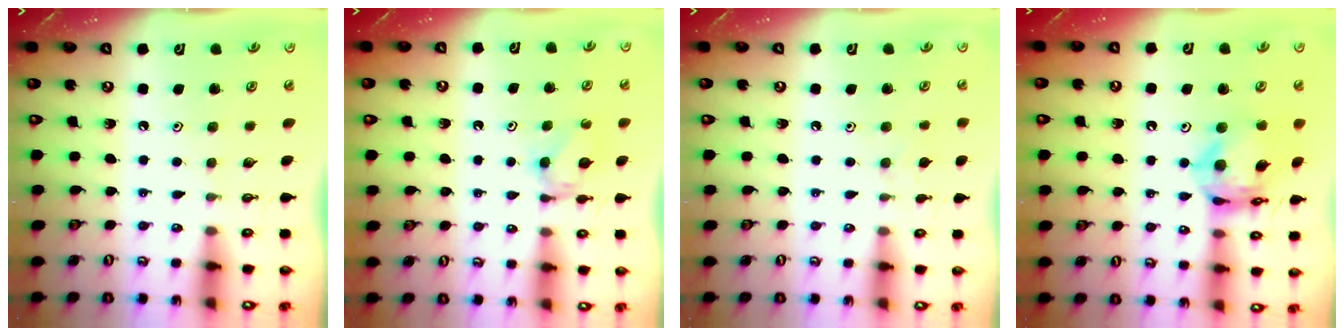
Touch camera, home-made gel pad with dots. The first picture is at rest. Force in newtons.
{"total": 3.9, "press": 3.8, "slide": 0.7}
{"total": 3.7, "press": 3.6, "slide": 0.6}
{"total": 12.2, "press": 12.1, "slide": 1.3}